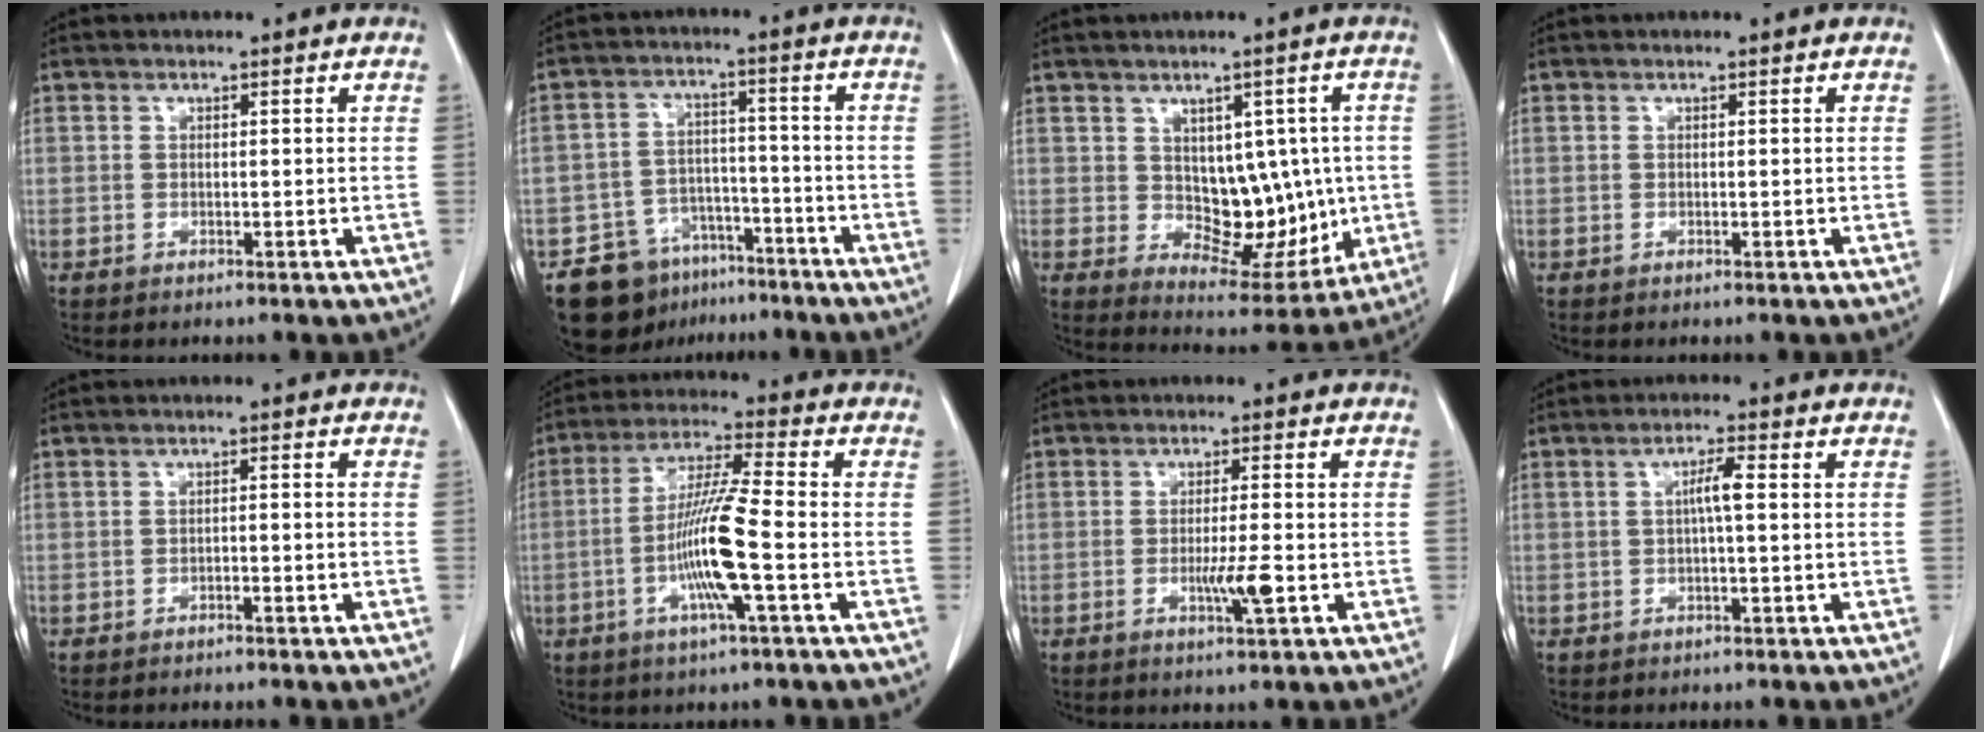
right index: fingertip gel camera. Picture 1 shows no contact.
{"total": 10.4, "force": [-6.9, 7.2, 2.7], "torque": [-0.042, 0.028, -0.108]}
{"total": 10.8, "force": [0.1, 6.5, 8.6], "torque": [-0.095, 0.011, 0.026]}
{"total": 0.0}
{"total": 1.3, "force": [-0.7, 0.0, 1.1], "torque": [-0.018, 0.005, -0.011]}
{"total": 11.2, "force": [-2.9, -0.2, 10.8], "torque": [-0.210, -0.004, -0.061]}
{"total": 4.6, "force": [-1.3, 0.0, 4.4], "torque": [-0.075, -0.007, -0.021]}
{"total": 3.0, "force": [0.3, 0.2, 3.0], "torque": [-0.053, 0.005, 0.002]}